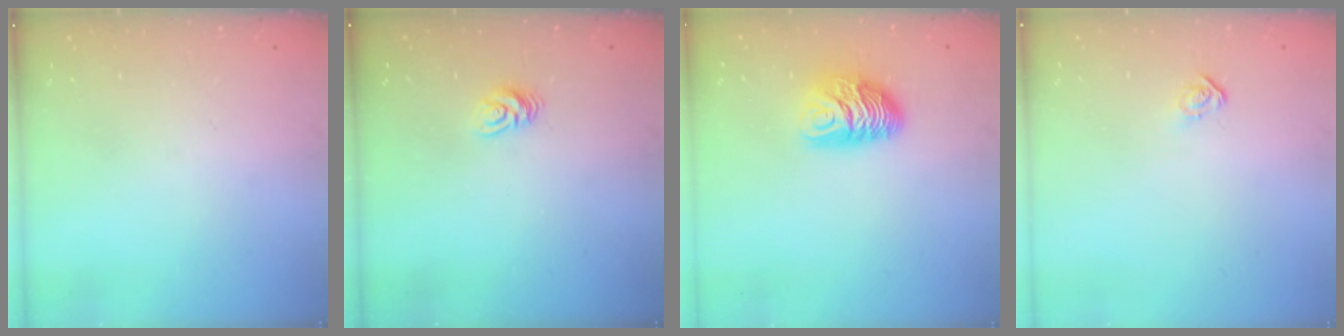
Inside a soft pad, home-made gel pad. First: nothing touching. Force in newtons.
{"total": 5.2, "press": 5.2, "slide": 0.3}
{"total": 9.0, "press": 9.0, "slide": 0.5}
{"total": 3.9, "press": 3.9, "slide": 0.2}